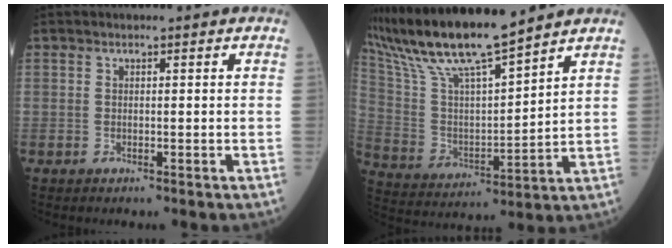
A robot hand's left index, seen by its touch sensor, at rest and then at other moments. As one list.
[{"total": 15.7, "force": [13.7, 0.3, 7.7], "torque": [-0.162, 0.010, 0.265]}]